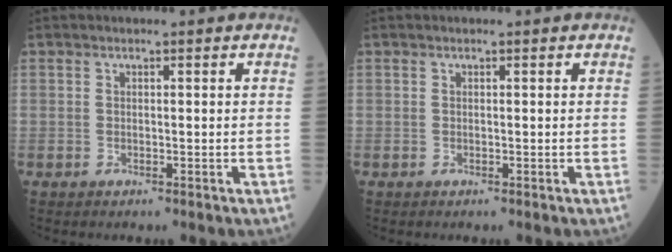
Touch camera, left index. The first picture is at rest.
{"total": 0.0}